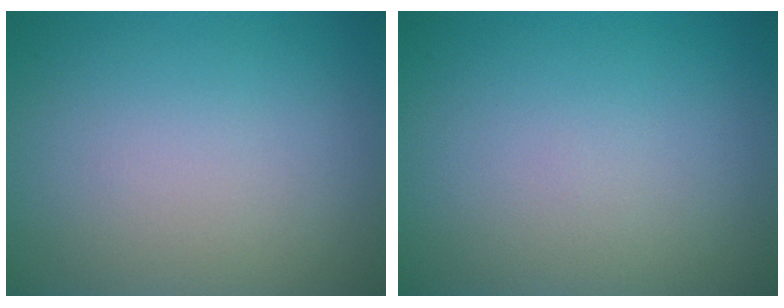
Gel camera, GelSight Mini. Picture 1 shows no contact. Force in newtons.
{"total": 0.0}